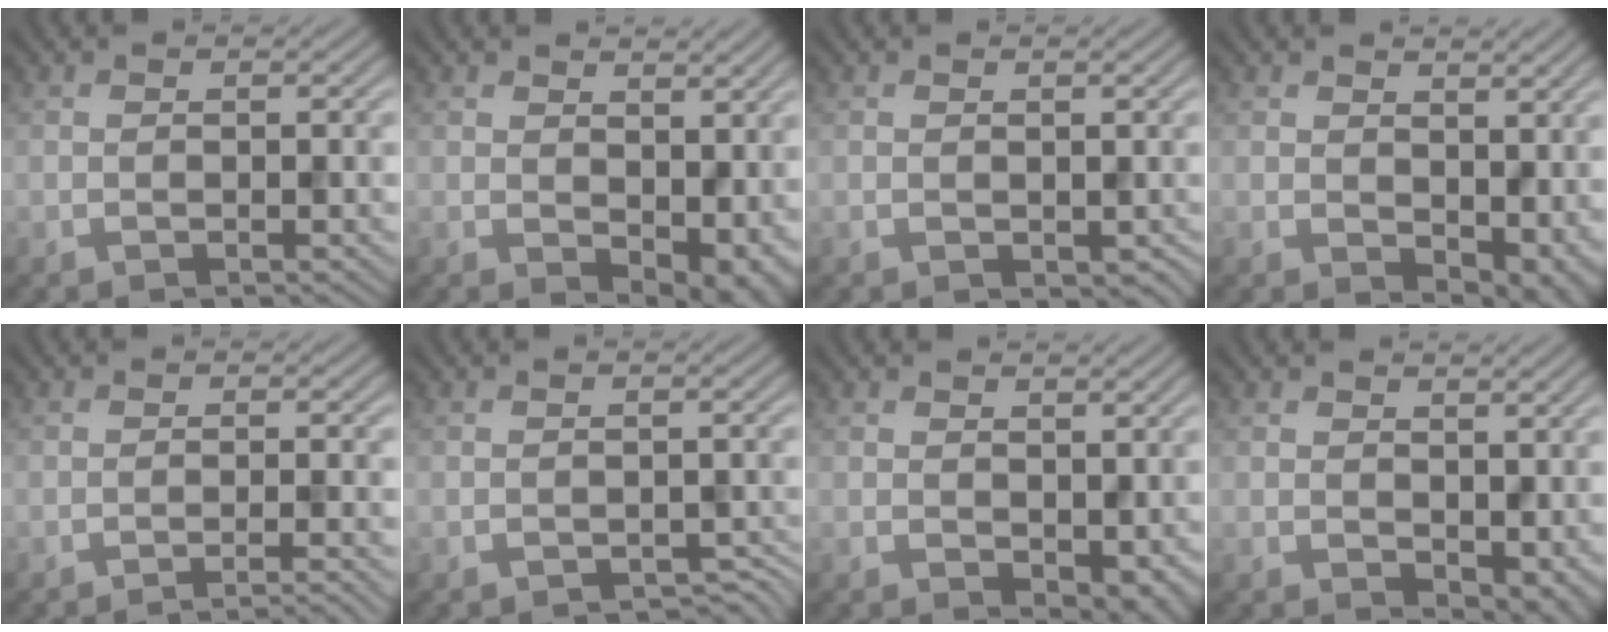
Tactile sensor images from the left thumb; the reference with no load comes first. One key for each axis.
{"total": 7.4, "fx": 0.8, "fy": 4.8, "fz": 5.6, "tx": -0.084, "ty": -0.025, "tz": 0.030}
{"total": 0.8, "fx": 0.2, "fy": 0.6, "fz": 0.5, "tx": -0.008, "ty": -0.005, "tz": 0.008}
{"total": 7.2, "fx": 1.1, "fy": 4.9, "fz": 5.2, "tx": -0.084, "ty": -0.027, "tz": 0.037}
{"total": 2.7, "fx": -1.9, "fy": 0.3, "fz": 1.9, "tx": -0.018, "ty": 0.004, "tz": -0.043}
{"total": 1.8, "fx": -1.5, "fy": 0.8, "fz": 0.7, "tx": -0.008, "ty": -0.008, "tz": -0.017}
{"total": 3.3, "fx": 0.6, "fy": 2.2, "fz": 2.5, "tx": -0.039, "ty": -0.011, "tz": 0.015}
{"total": 5.2, "fx": 1.2, "fy": 3.4, "fz": 3.7, "tx": -0.066, "ty": -0.022, "tz": 0.033}